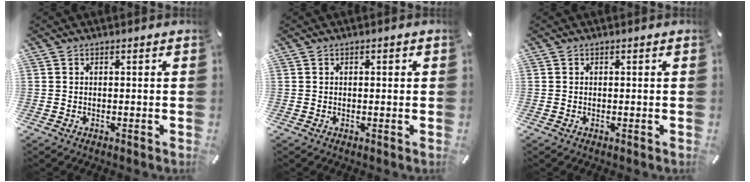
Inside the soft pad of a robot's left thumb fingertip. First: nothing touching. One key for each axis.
{"total": 0.6, "fx": 0.0, "fy": 0.3, "fz": 0.6, "tx": -0.011, "ty": 0.002, "tz": 0.000}
{"total": 0.0}